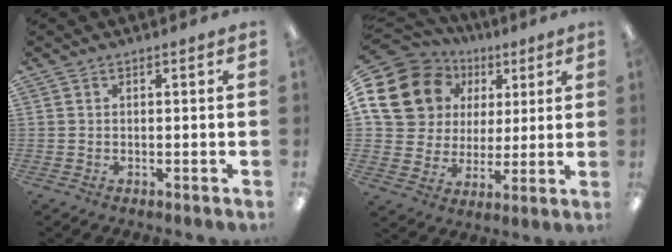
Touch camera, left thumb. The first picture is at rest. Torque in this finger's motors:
{"motor_torque": [0.94, 1.55, 1.46, -1.31, 0.46]}